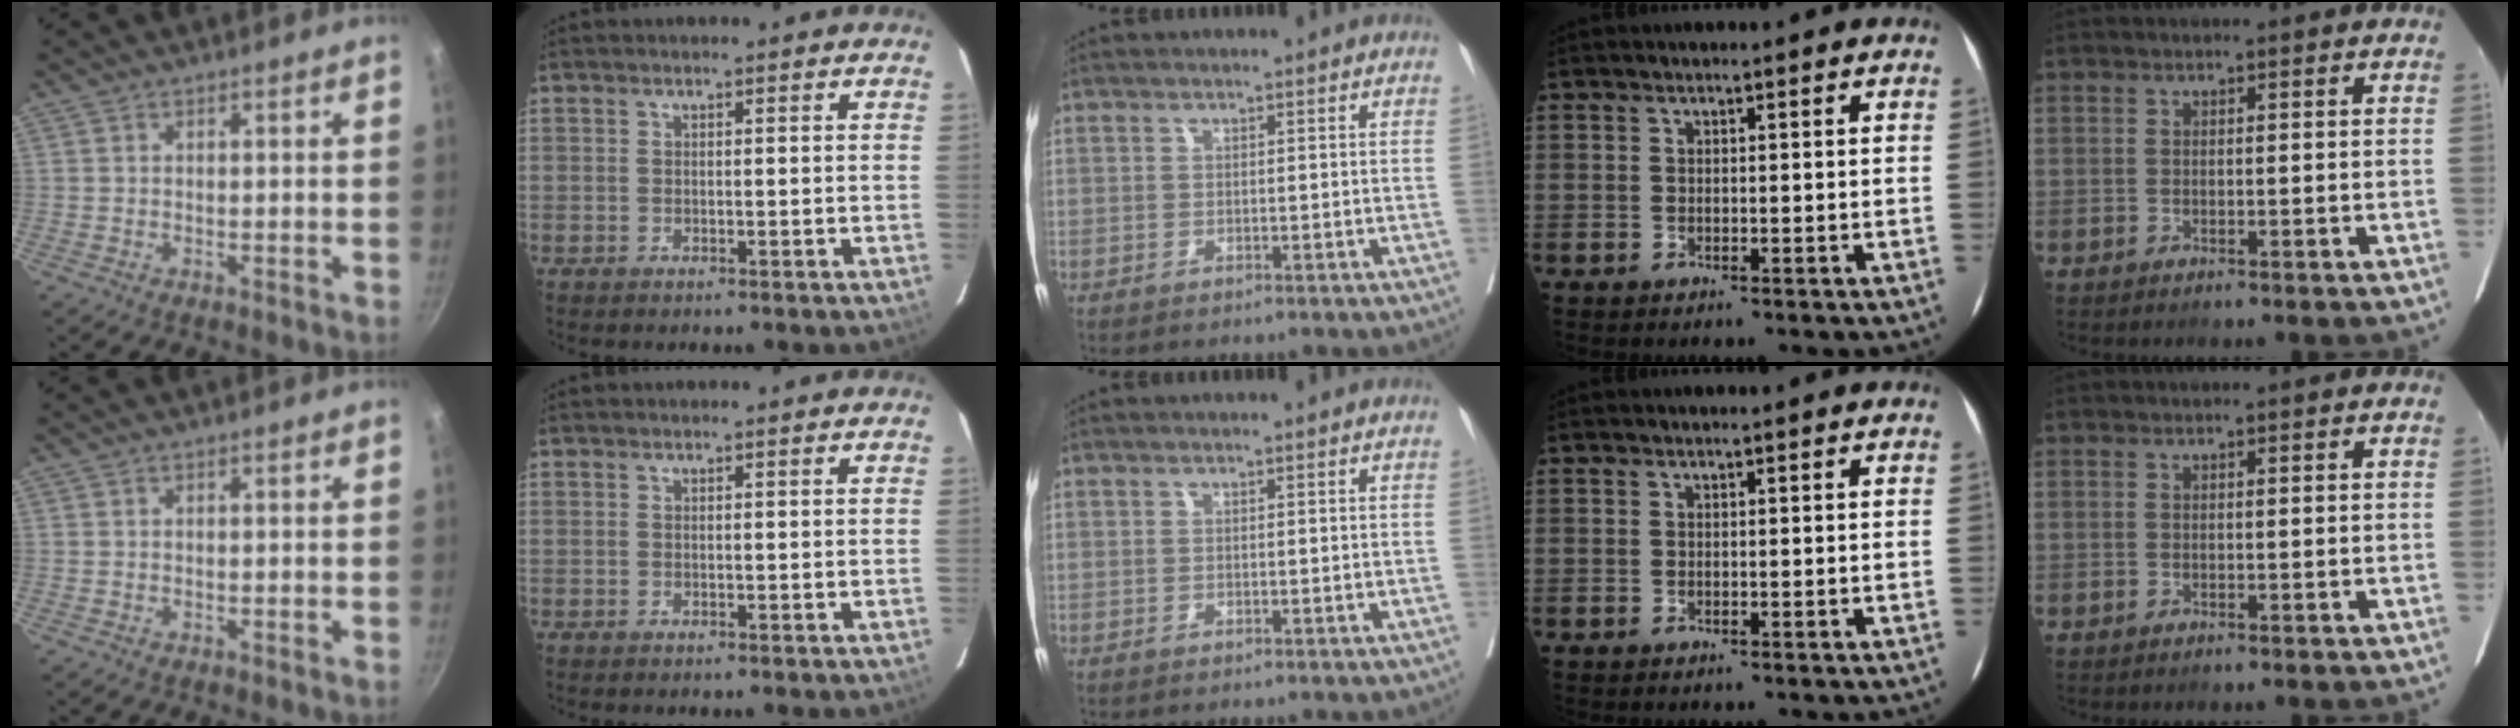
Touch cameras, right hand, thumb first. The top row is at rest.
{}